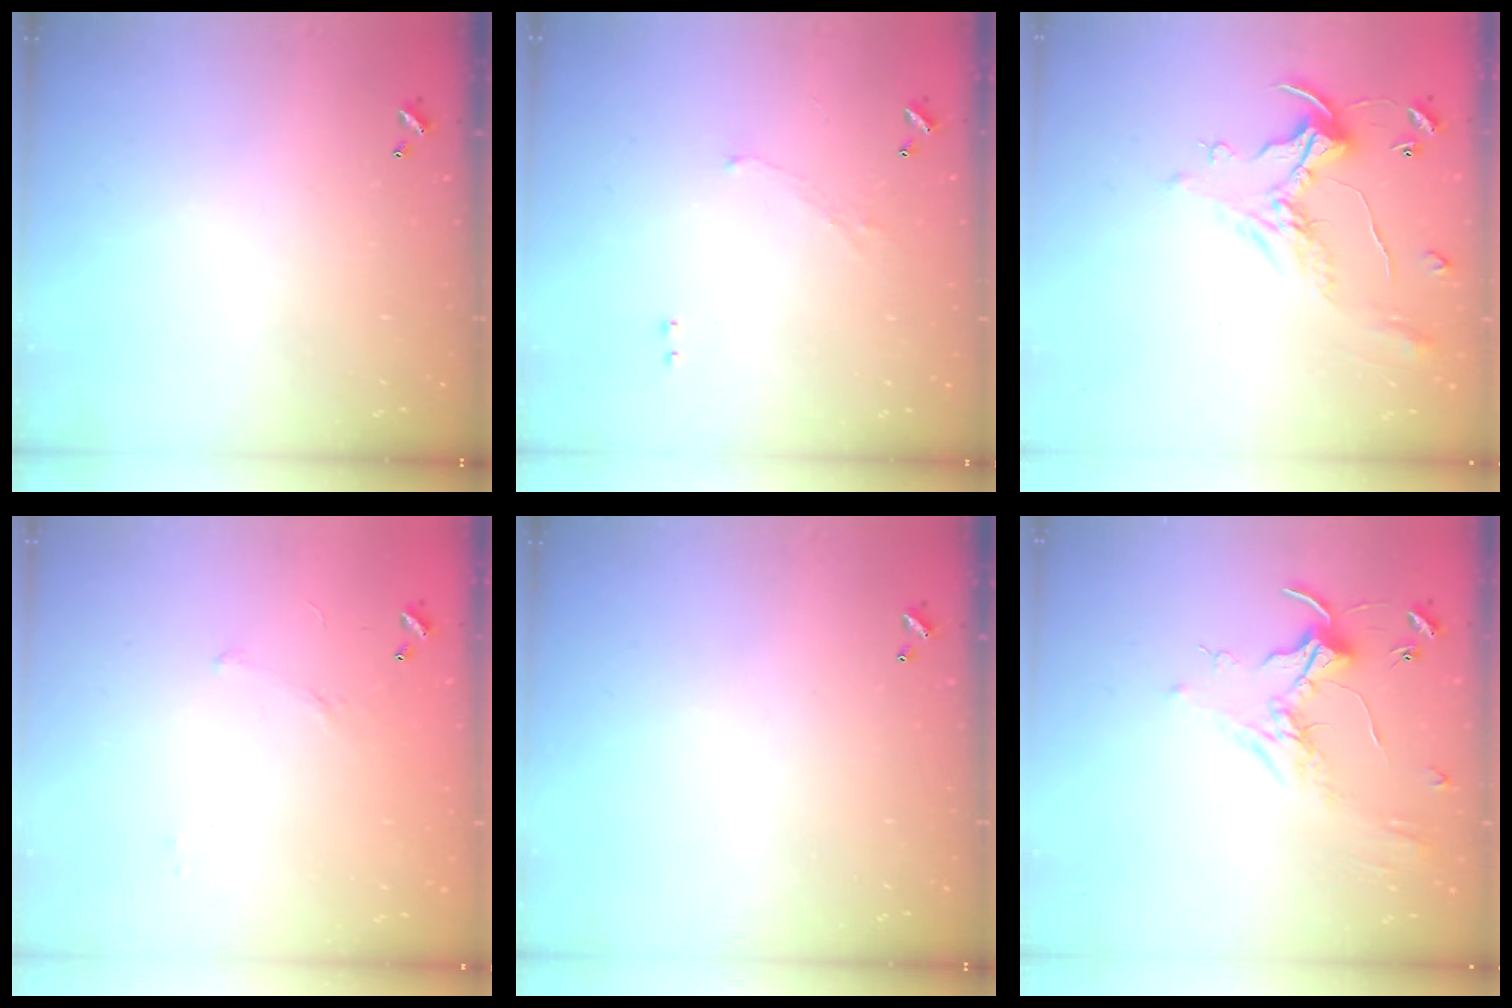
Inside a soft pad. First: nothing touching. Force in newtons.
{"total": 0.8, "press": 0.6, "slide": 0.5}
{"total": 1.1, "press": 0.8, "slide": 0.9}
{"total": 6.4, "press": 6.3, "slide": 0.7}
{"total": 0.0}
{"total": 1.7, "press": 1.6, "slide": 0.5}